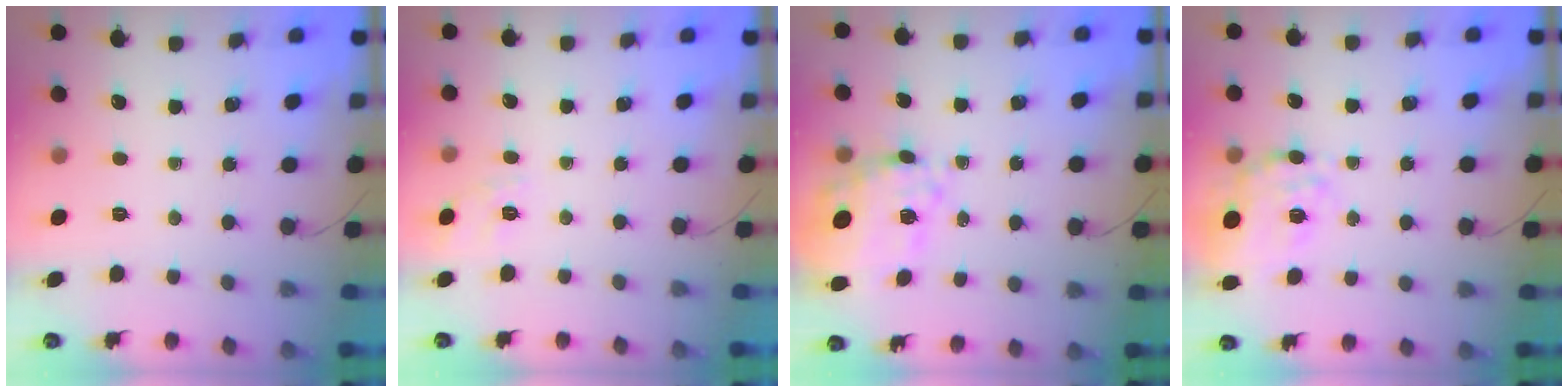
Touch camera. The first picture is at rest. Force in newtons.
{"total": 9.6, "press": 9.5, "slide": 1.5}
{"total": 11.6, "press": 10.9, "slide": 4.1}
{"total": 16.5, "press": 16.2, "slide": 3.2}